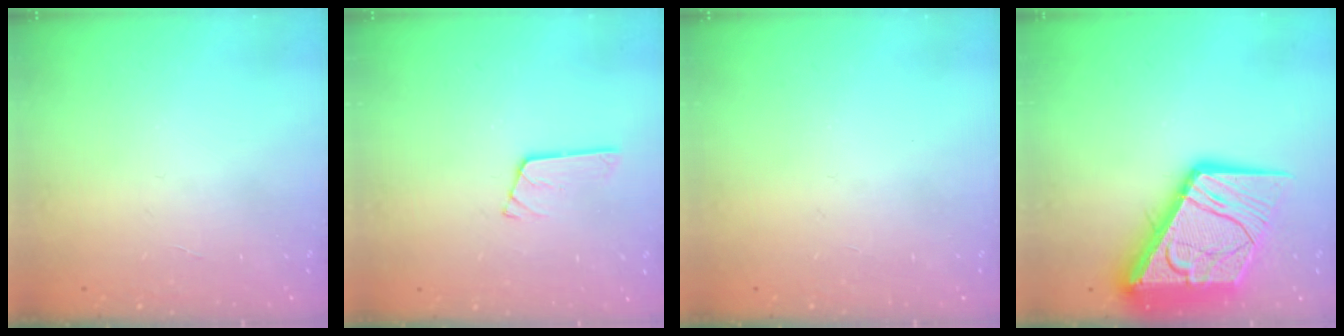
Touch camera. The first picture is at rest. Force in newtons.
{"total": 3.4, "press": 3.4, "slide": 0.3}
{"total": 0.0}
{"total": 21.3, "press": 21.2, "slide": 2.3}